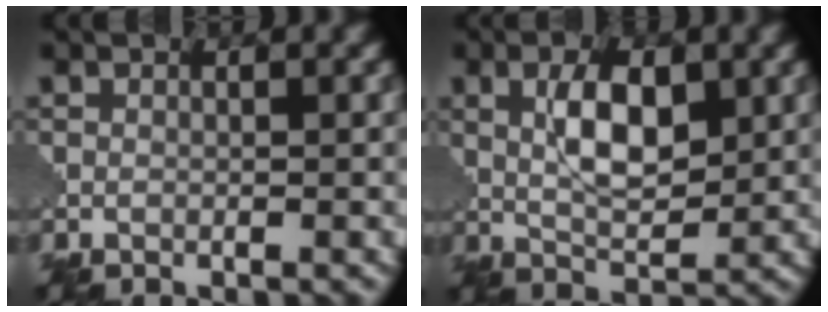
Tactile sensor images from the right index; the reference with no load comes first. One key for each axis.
{"total": 4.7, "fx": 1.6, "fy": 2.0, "fz": 4.0, "tx": -0.078, "ty": 0.001, "tz": 0.033}